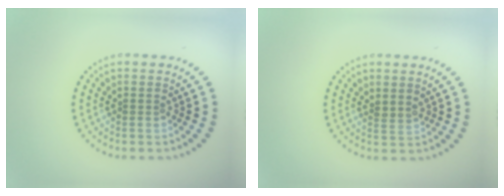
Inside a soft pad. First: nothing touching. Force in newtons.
{"total": 0.8, "press": 0.4, "slide": 0.7}